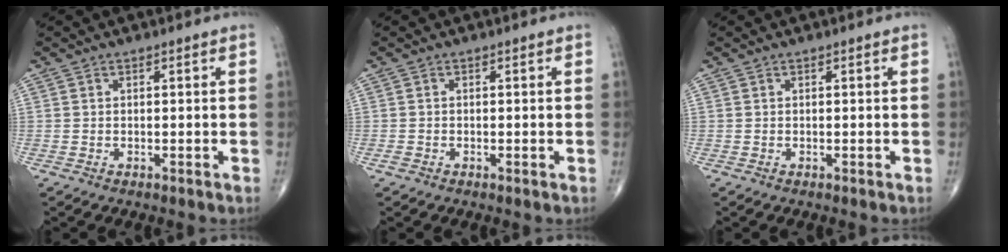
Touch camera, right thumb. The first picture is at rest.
{"total": 1.0, "force": [-0.5, 0.5, 0.7], "torque": [-0.014, -0.002, -0.010]}
{"total": 0.0}